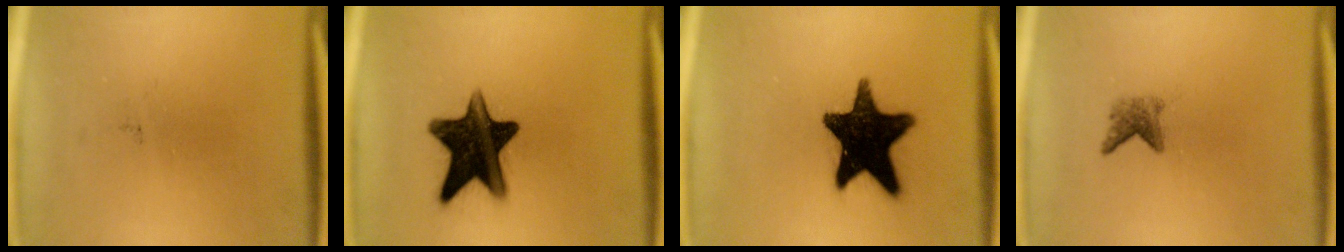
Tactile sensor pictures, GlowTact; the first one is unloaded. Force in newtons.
{"total": 15.0}
{"total": 17.4}
{"total": 2.1}